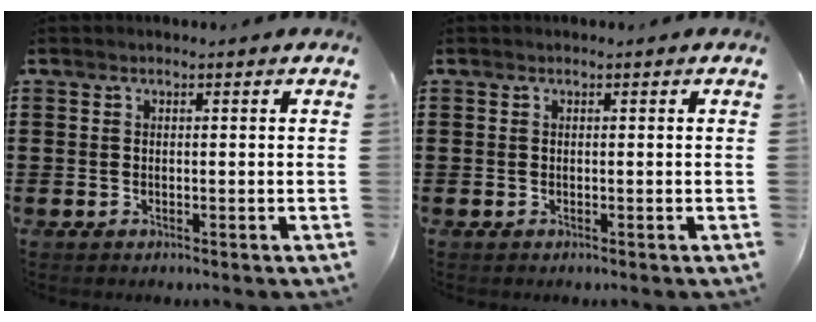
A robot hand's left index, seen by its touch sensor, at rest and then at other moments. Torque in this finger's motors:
{"motor_torque": [0.00, 0.00, 0.00, 0.00]}